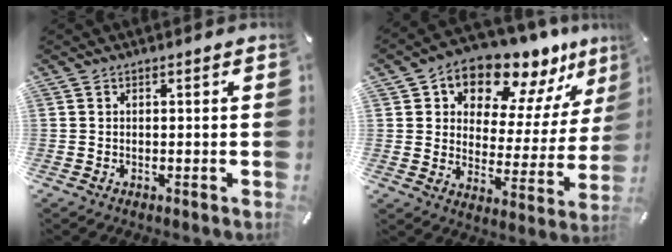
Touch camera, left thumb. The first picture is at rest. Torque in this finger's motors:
{"motor_torque": [0.94, 0.92, 1.44, -1.33, 0.08]}